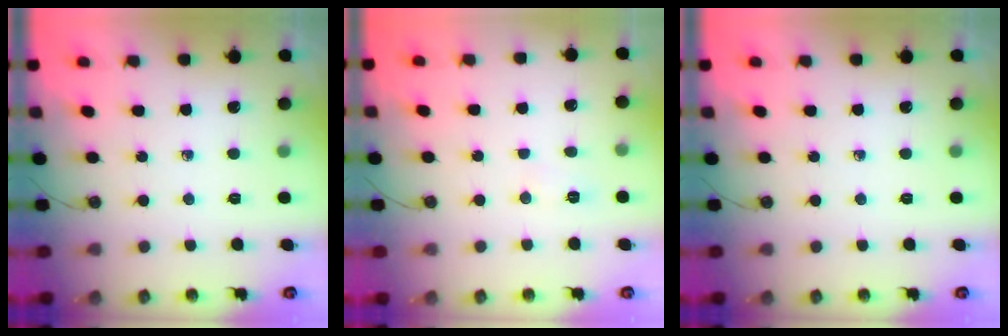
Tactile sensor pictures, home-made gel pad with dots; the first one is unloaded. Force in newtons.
{"total": 5.4, "press": 5.2, "slide": 1.2}
{"total": 0.0}